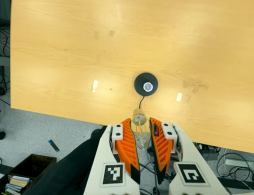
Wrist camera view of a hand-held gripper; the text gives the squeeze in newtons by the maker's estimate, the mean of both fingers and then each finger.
{"total": 21.6, "left": 27.1, "right": 16.1}